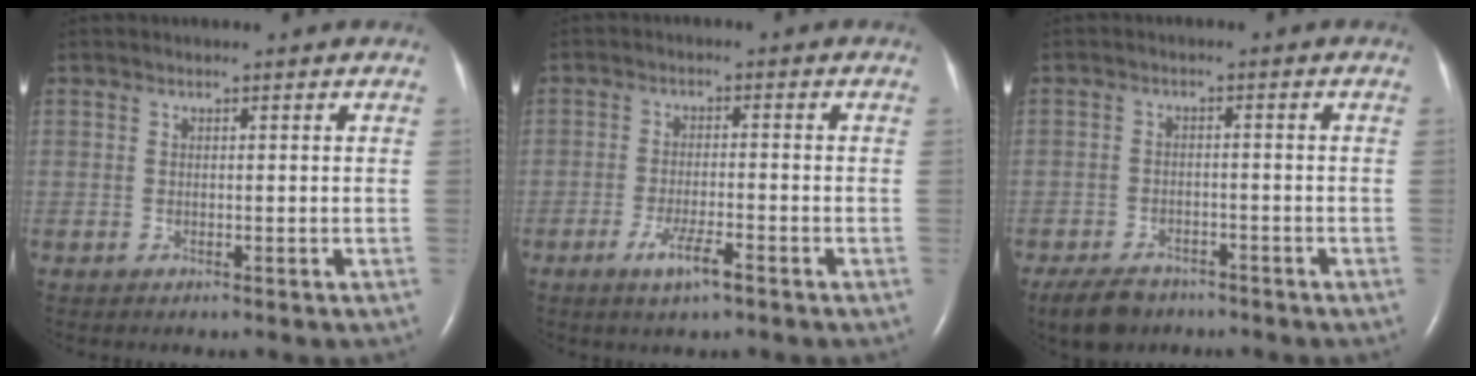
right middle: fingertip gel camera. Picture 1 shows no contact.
{"total": 4.4, "force": [-2.6, 0.5, 3.5], "torque": [-0.068, -0.005, -0.049]}
{"total": 6.2, "force": [-4.8, 3.1, 2.2], "torque": [-0.045, -0.005, -0.079]}